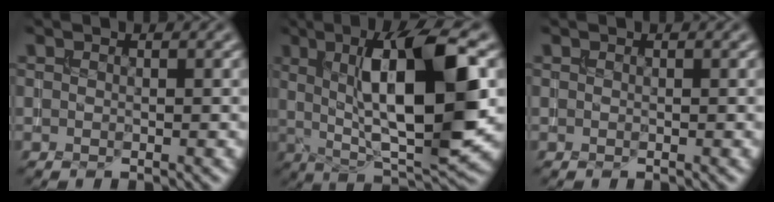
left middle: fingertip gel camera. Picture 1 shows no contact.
{"total": 12.3, "force": [2.1, 3.5, 11.6], "torque": [-0.175, 0.002, 0.038]}
{"total": 0.0}